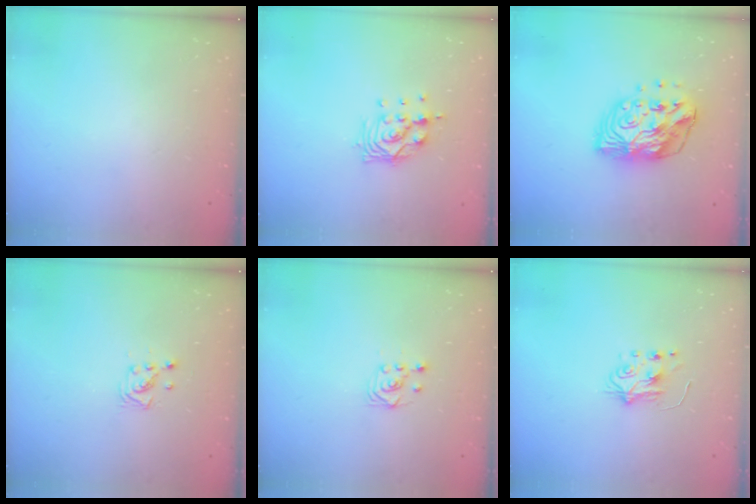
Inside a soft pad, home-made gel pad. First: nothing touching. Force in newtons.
{"total": 10.7, "press": 10.6, "slide": 1.1}
{"total": 13.7, "press": 13.6, "slide": 1.2}
{"total": 2.9, "press": 2.9, "slide": 0.3}
{"total": 2.5, "press": 2.2, "slide": 1.2}
{"total": 5.9, "press": 5.8, "slide": 0.7}